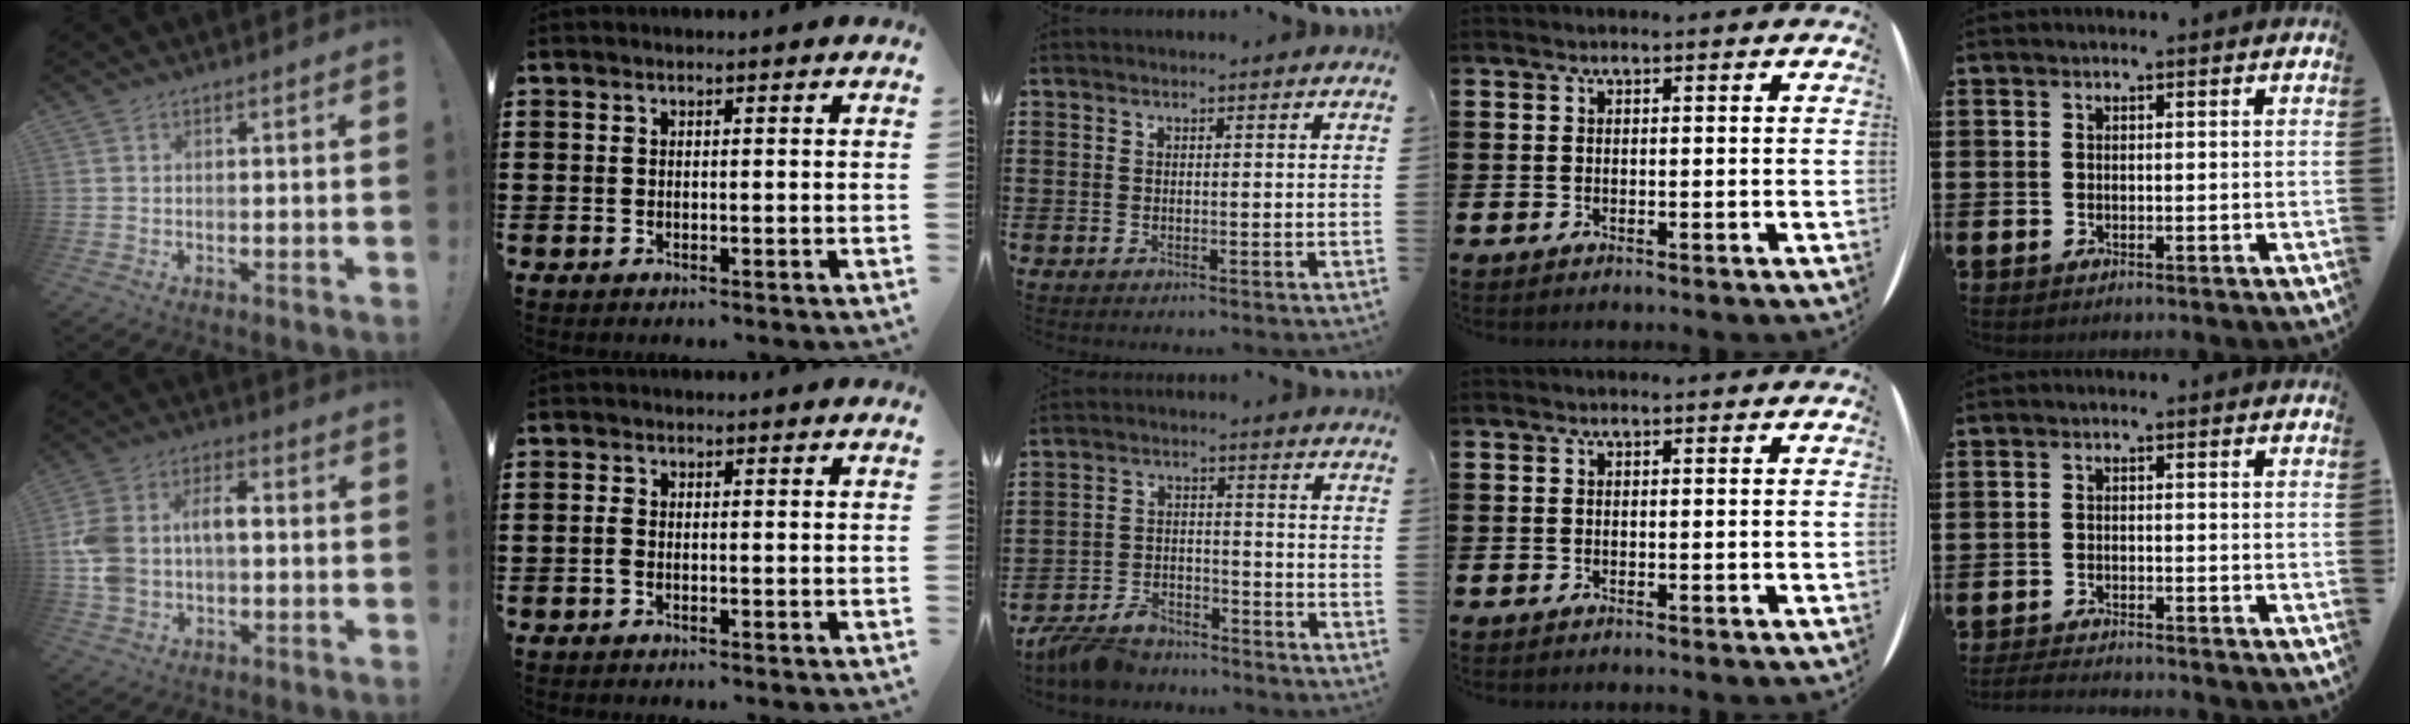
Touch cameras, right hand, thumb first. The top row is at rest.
{"thumb": {"total": 11.9, "force": [0.1, 8.3, 8.6], "torque": [-0.186, 0.012, 0.003]}, "index": {"total": 1.1, "force": [-0.5, 0.4, 0.9], "torque": [-0.025, -0.005, -0.011]}, "middle": {"total": 5.6, "force": [-5.3, 1.3, 1.3], "torque": [-0.042, 0.001, -0.109]}, "little": {"total": 2.0, "force": [-1.9, -0.1, 0.3], "torque": [-0.005, 0.003, -0.039]}}